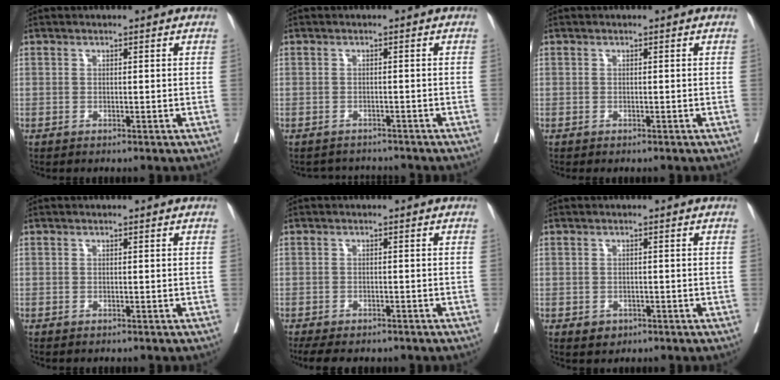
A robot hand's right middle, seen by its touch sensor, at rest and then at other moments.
{"total": 3.4, "force": [-3.4, 0.7, -0.4], "torque": [0.013, -0.001, -0.046]}
{"total": 0.0}
{"total": 0.6, "force": [-0.5, 0.2, 0.1], "torque": [-0.003, -0.001, -0.010]}
{"total": 8.9, "force": [-7.2, 3.1, 4.1], "torque": [-0.061, -0.004, -0.093]}
{"total": 1.9, "force": [-0.9, 1.5, 0.6], "torque": [-0.008, 0.003, -0.005]}